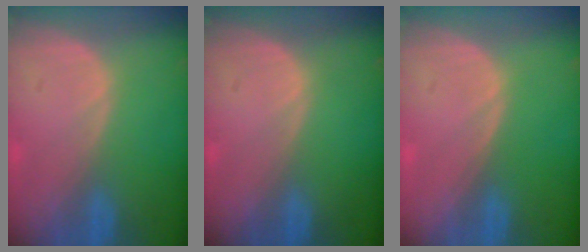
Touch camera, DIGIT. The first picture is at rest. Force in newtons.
{"total": 0.0}
{"total": 0.0}